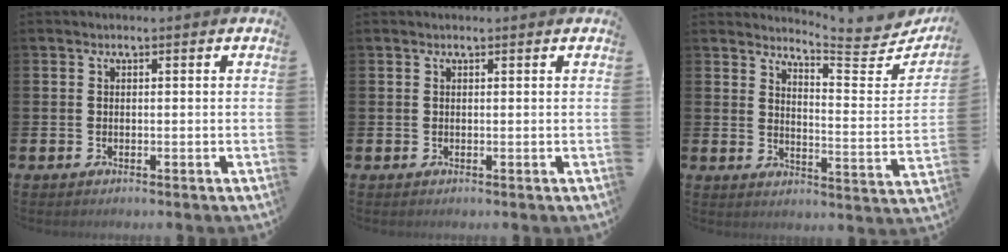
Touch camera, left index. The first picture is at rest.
{"total": 0.0}
{"total": 5.7, "force": [5.5, 0.4, 1.5], "torque": [-0.027, -0.063, 0.083]}